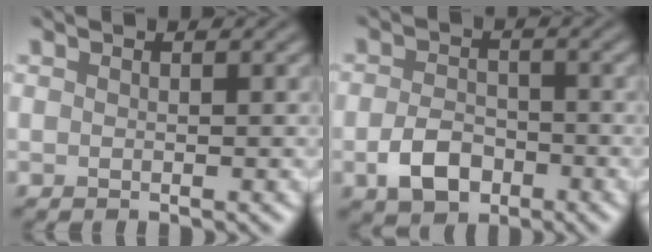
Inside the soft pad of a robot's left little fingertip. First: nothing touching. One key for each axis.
{"total": 3.9, "fx": -1.8, "fy": 2.7, "fz": 2.3, "tx": -0.046, "ty": -0.002, "tz": -0.037}